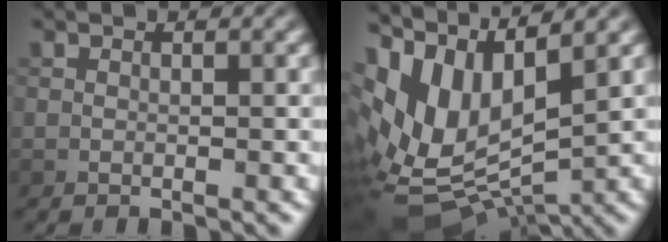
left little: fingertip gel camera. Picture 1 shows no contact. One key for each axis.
{"total": 11.9, "fx": 2.6, "fy": 6.3, "fz": 9.8, "tx": -0.204, "ty": -0.002, "tz": 0.058}